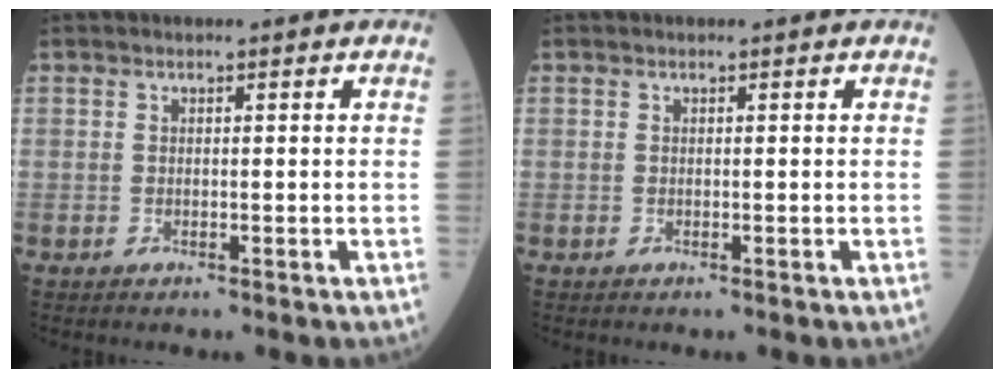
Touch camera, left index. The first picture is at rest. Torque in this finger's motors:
{"motor_torque": [0.00, 0.00, 0.00, 0.00]}